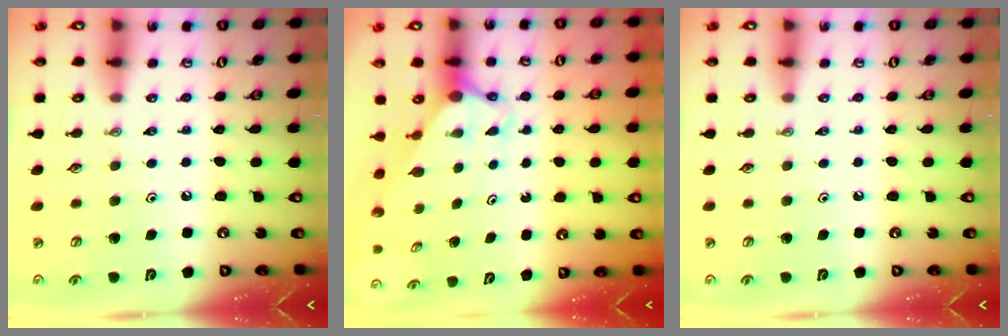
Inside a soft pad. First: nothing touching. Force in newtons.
{"total": 2.7, "press": 2.7, "slide": 0.0}
{"total": 0.0}